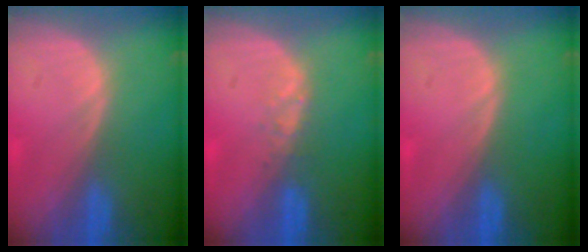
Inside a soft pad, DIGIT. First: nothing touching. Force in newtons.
{"total": 1.4, "press": 1.4, "slide": 0.2}
{"total": 0.0}